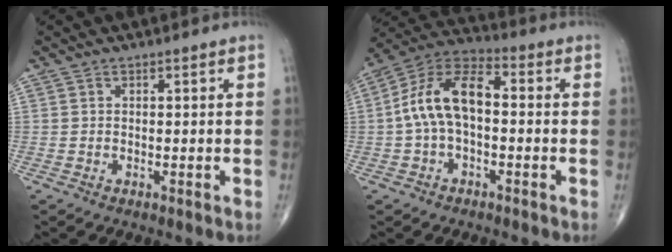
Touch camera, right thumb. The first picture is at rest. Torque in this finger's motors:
{"motor_torque": [-0.25, 0.69, 1.01, 0.24, 0.21]}